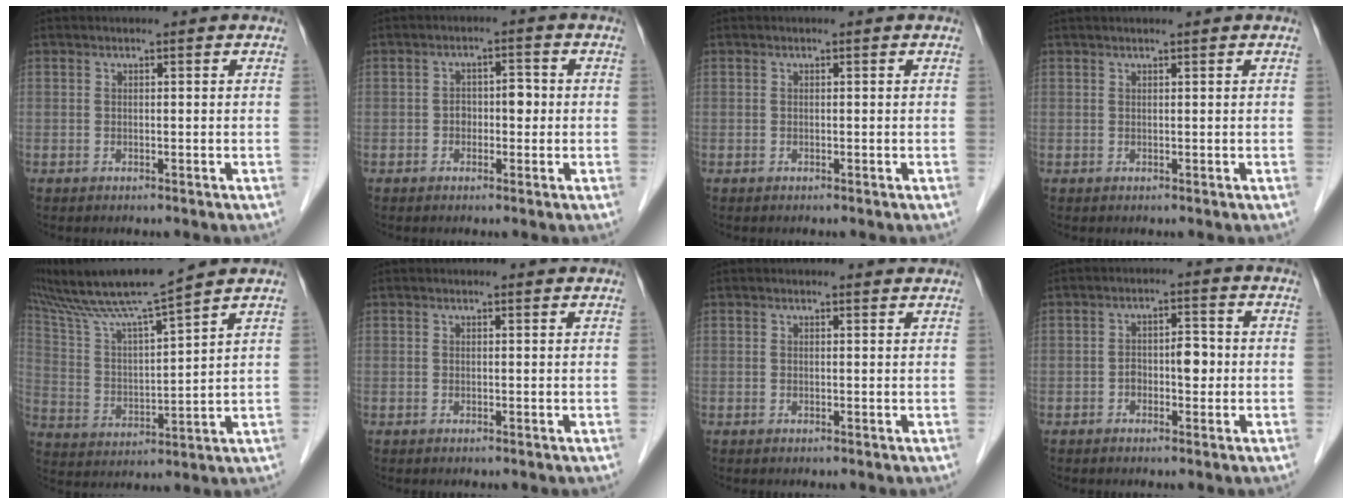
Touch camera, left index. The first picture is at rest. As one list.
[{"total": 3.1, "force": [-0.4, 1.9, 2.4], "torque": [-0.034, 0.015, -0.004]}, {"total": 0.0}, {"total": 2.5, "force": [2.2, -0.1, 1.2], "torque": [-0.012, 0.026, 0.036]}, {"total": 13.2, "force": [11.2, -1.4, 6.8], "torque": [-0.135, 0.013, 0.205]}, {"total": 1.1, "force": [1.1, 0.0, 0.1], "torque": [-0.011, 0.001, 0.013]}, {"total": 1.7, "force": [1.7, 0.2, 0.1], "torque": [-0.011, -0.001, 0.017]}, {"total": 3.4, "force": [-0.6, 1.7, 2.9], "torque": [-0.043, 0.012, -0.009]}]